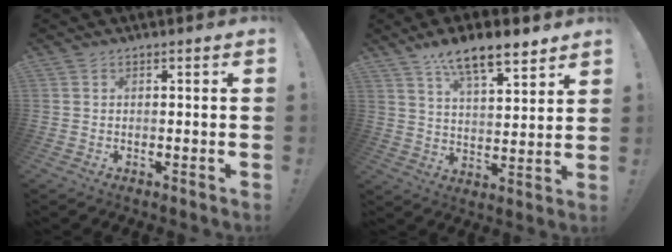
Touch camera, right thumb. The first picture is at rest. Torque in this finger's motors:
{"motor_torque": [-0.65, 0.95, 0.92, 0.74, 0.27]}